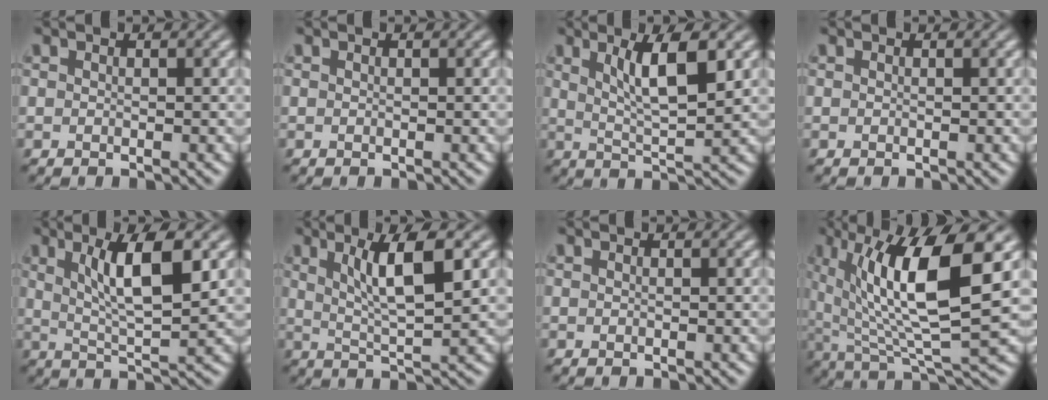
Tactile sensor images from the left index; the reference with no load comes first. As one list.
[{"total": 0.0}, {"total": 5.5, "force": [2.1, 1.3, 5.0], "torque": [-0.083, -0.004, 0.039]}, {"total": 0.0}, {"total": 7.0, "force": [2.3, 1.7, 6.4], "torque": [-0.101, -0.002, 0.043]}, {"total": 6.2, "force": [2.1, 1.3, 5.6], "torque": [-0.091, -0.002, 0.040]}, {"total": 0.0}, {"total": 11.9, "force": [3.3, 3.2, 10.9], "torque": [-0.182, -0.003, 0.069]}]